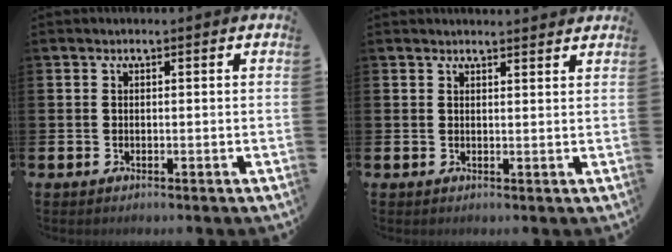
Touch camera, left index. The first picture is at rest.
{"total": 1.7, "force": [1.7, 0.0, -0.1], "torque": [0.013, -0.013, 0.029]}